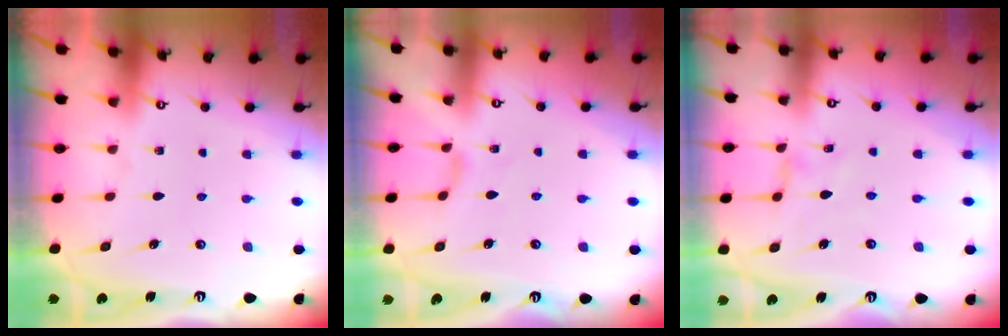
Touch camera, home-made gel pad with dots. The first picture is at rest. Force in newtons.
{"total": 2.1, "press": 2.0, "slide": 0.5}
{"total": 0.0}